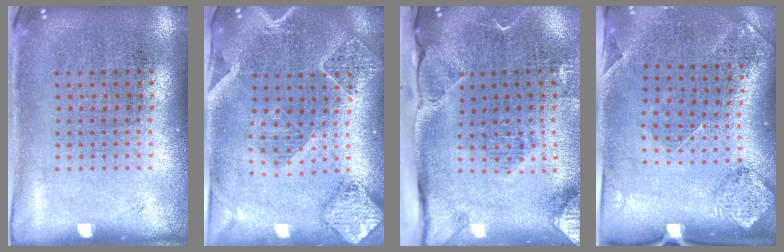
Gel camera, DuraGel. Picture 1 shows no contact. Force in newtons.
{"total": 2.4, "press": 2.2, "slide": 0.9}
{"total": 2.8, "press": 2.2, "slide": 1.7}
{"total": 1.7, "press": 1.4, "slide": 1.0}